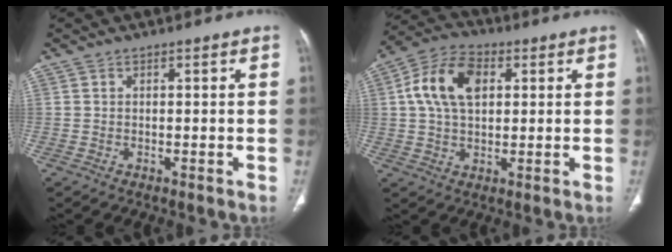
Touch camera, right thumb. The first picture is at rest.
{"total": 11.7, "force": [2.7, 7.3, 8.7], "torque": [-0.157, 0.015, 0.042]}